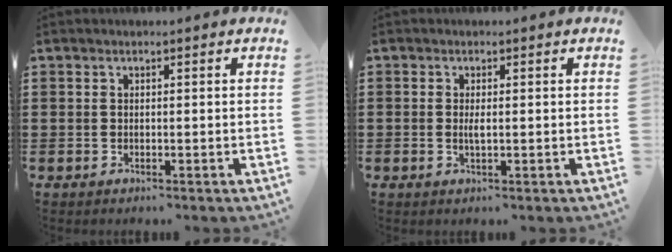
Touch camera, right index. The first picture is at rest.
{"total": 1.5, "force": [-0.1, 0.4, 1.4], "torque": [-0.026, 0.000, -0.002]}